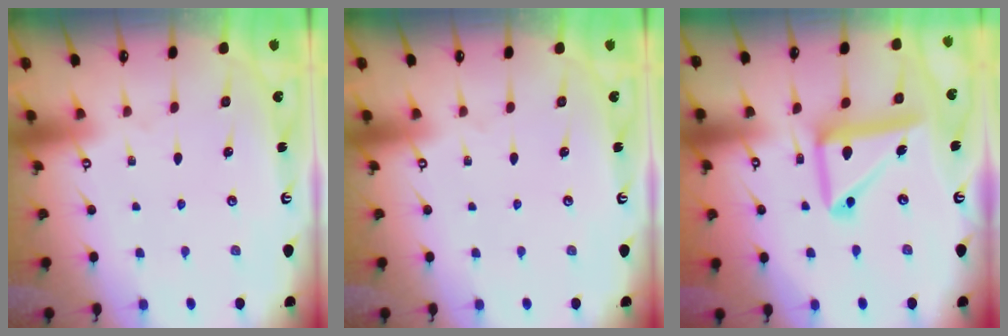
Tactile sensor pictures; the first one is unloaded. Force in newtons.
{"total": 0.0}
{"total": 16.5, "press": 16.5, "slide": 1.4}